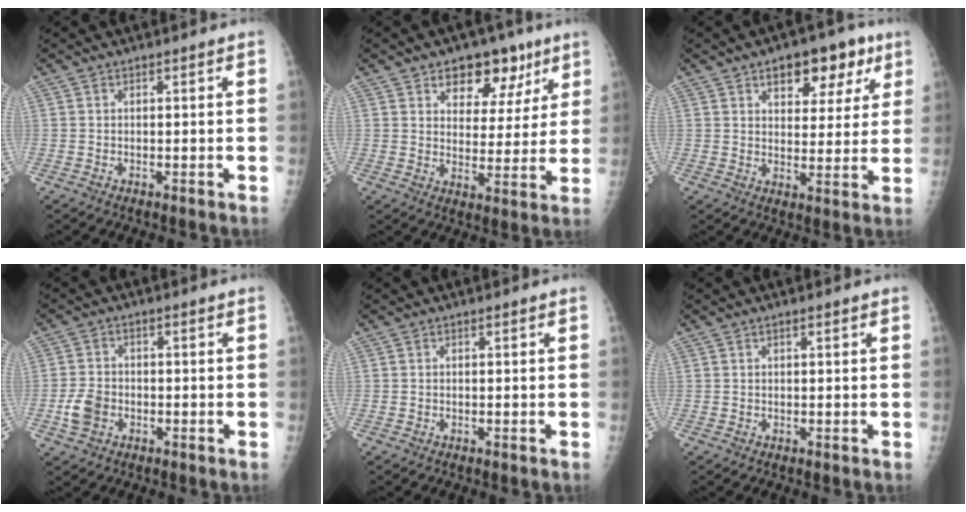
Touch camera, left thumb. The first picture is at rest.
{"total": 11.6, "force": [6.8, 7.3, 6.0], "torque": [-0.031, -0.026, 0.095]}
{"total": 11.3, "force": [6.1, 6.3, 7.2], "torque": [-0.054, -0.016, 0.082]}
{"total": 4.8, "force": [-1.7, 3.6, 2.6], "torque": [-0.048, 0.010, -0.033]}
{"total": 0.0}
{"total": 0.5, "force": [0.3, 0.1, 0.5], "torque": [-0.004, 0.001, 0.004]}